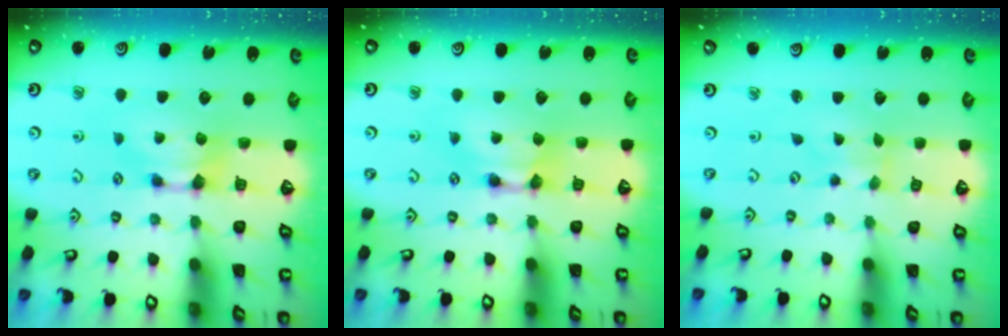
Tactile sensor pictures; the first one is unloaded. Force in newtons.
{"total": 1.8, "press": 1.8, "slide": 0.1}
{"total": 3.9, "press": 3.8, "slide": 0.7}